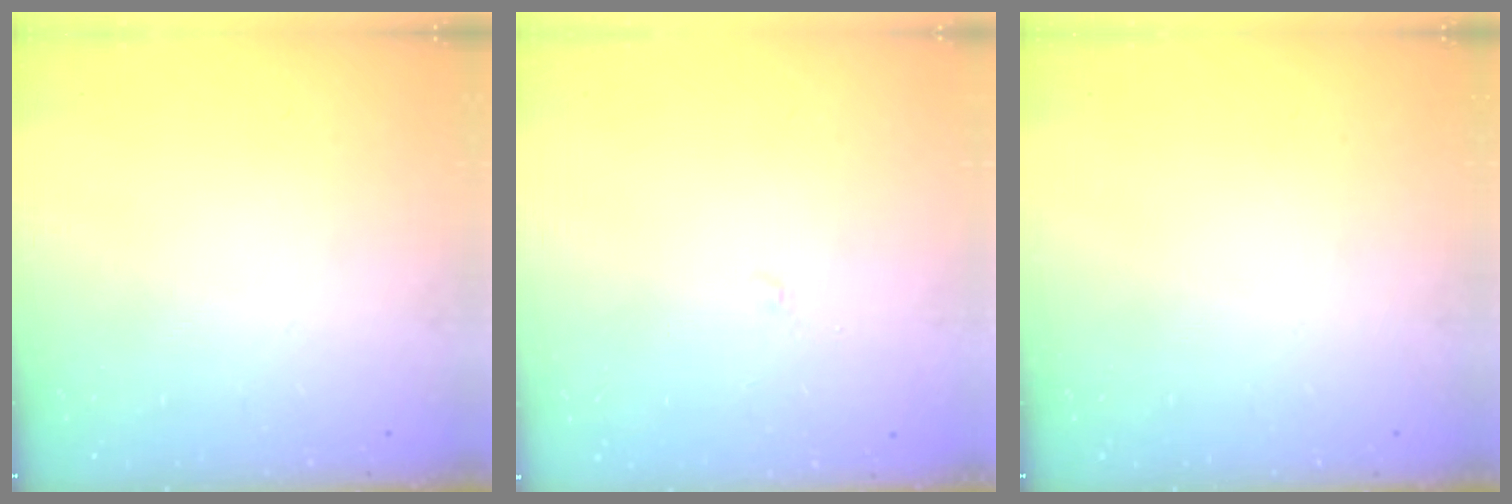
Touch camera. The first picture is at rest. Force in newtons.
{"total": 1.9, "press": 1.9, "slide": 0.2}
{"total": 0.0}